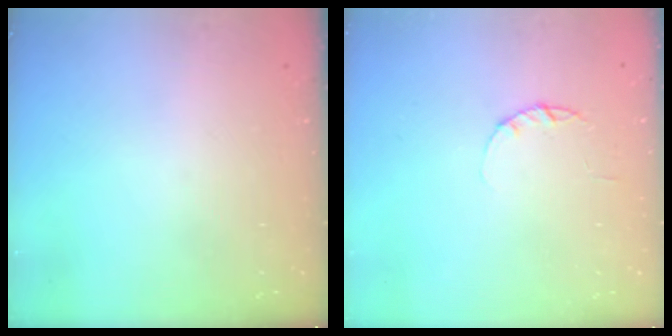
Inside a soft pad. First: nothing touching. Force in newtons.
{"total": 2.2, "press": 2.2, "slide": 0.4}